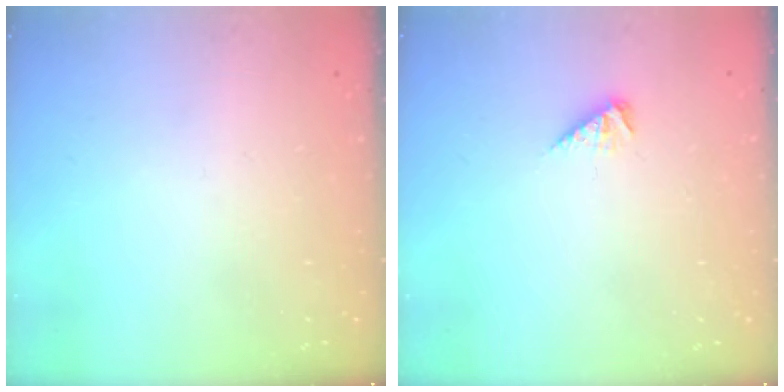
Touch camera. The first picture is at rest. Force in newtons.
{"total": 3.8, "press": 3.7, "slide": 0.7}